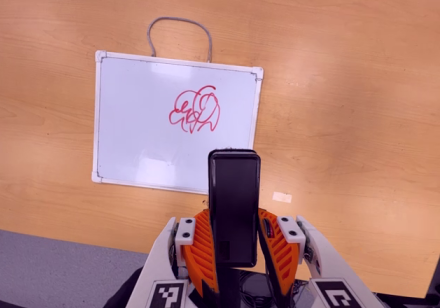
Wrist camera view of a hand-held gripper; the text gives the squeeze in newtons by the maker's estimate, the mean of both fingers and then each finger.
{"total": 4.7, "left": 3.3, "right": 6.2}